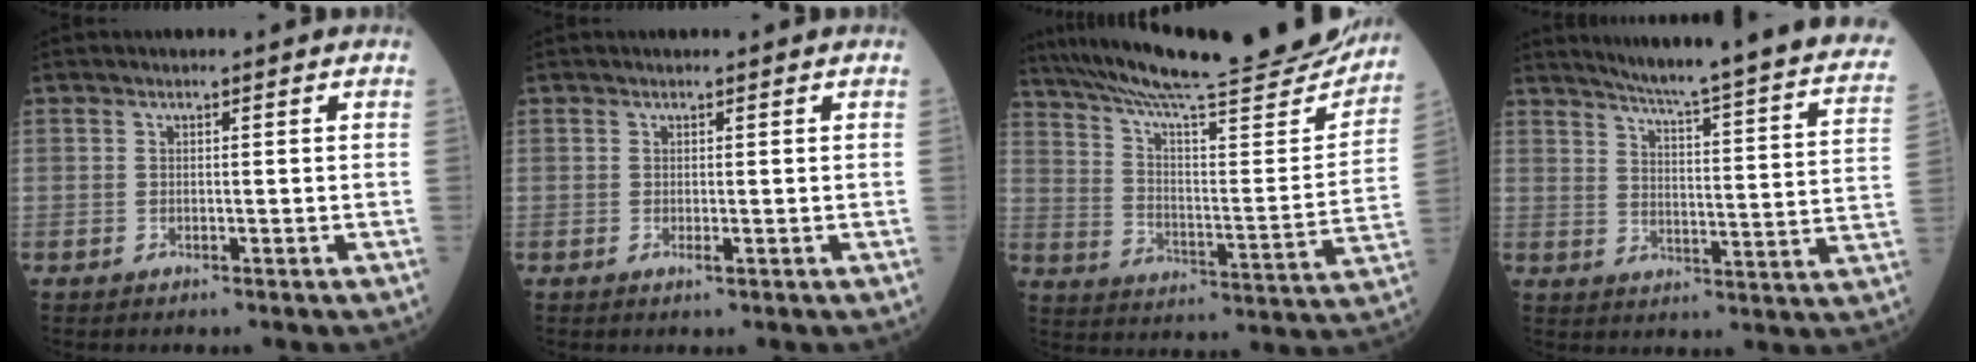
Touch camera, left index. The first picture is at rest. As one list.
[{"total": 0.7, "force": [0.2, 0.2, 0.7], "torque": [-0.013, 0.000, 0.000]}, {"total": 30.2, "force": [27.1, 2.3, 13.1], "torque": [-0.215, -0.069, 0.363]}, {"total": 27.3, "force": [23.7, 0.7, 13.4], "torque": [-0.192, -0.074, 0.283]}]